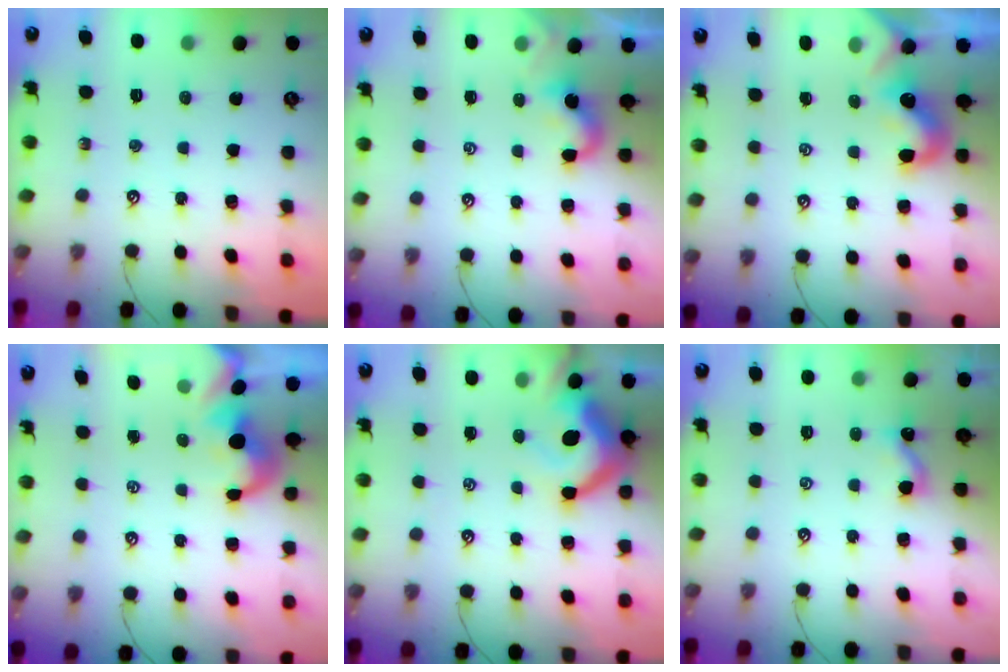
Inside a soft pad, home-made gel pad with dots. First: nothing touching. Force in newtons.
{"total": 1.2, "press": 1.2, "slide": 0.2}
{"total": 0.7, "press": 0.4, "slide": 0.6}
{"total": 1.4, "press": 1.1, "slide": 0.8}
{"total": 9.9, "press": 9.7, "slide": 1.6}
{"total": 3.4, "press": 3.4, "slide": 0.2}